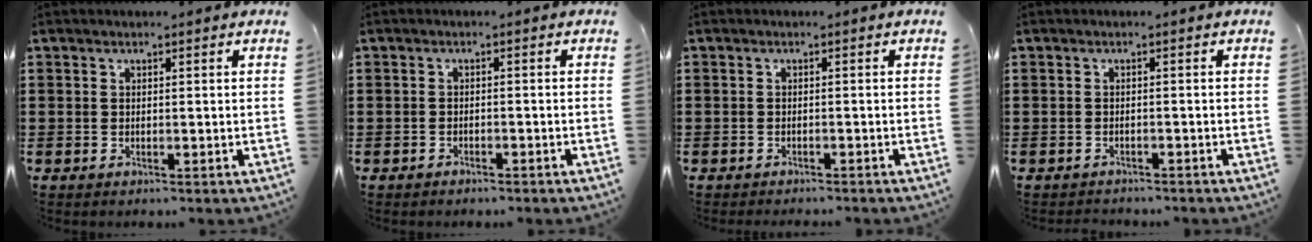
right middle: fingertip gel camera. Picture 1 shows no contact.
{"total": 1.2, "force": [-1.1, 0.2, 0.1], "torque": [-0.004, 0.001, -0.025]}
{"total": 1.0, "force": [-1.0, 0.1, -0.1], "torque": [-0.002, 0.002, -0.022]}
{"total": 1.0, "force": [-1.0, 0.0, 0.0], "torque": [-0.004, -0.001, -0.021]}